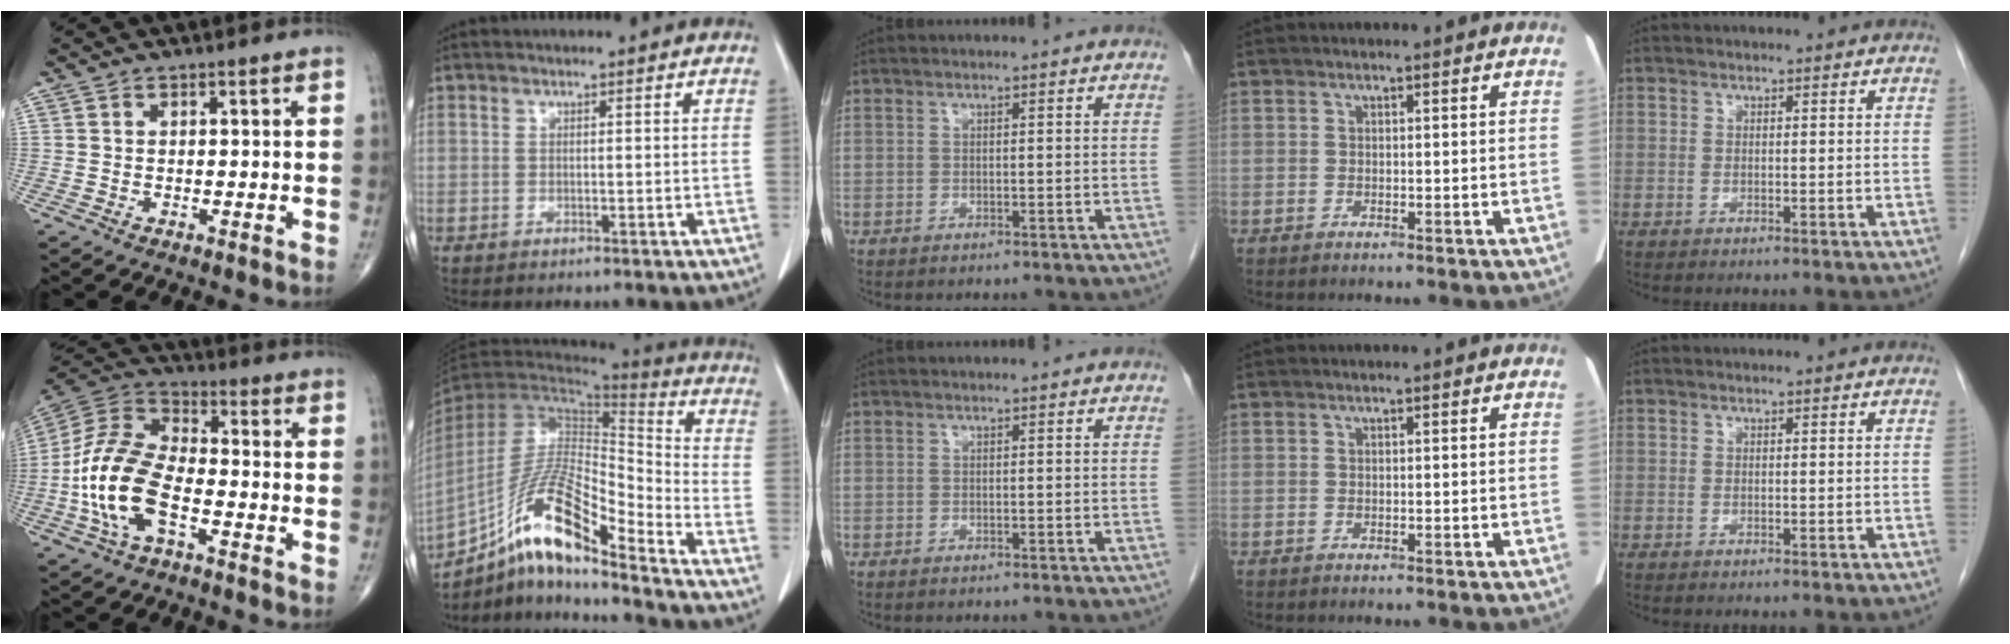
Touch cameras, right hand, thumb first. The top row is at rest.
{"thumb": {"total": 15.7, "force": [-4.9, 7.7, 12.8], "torque": [-0.264, 0.034, -0.098]}, "index": {"total": 17.9, "force": [-12.2, 2.5, 12.8], "torque": [-0.257, -0.004, -0.222]}}